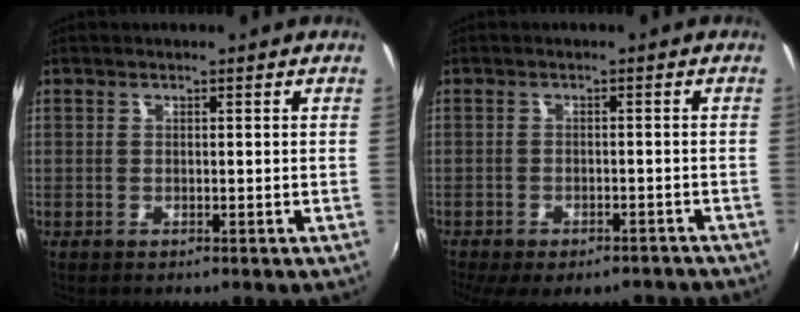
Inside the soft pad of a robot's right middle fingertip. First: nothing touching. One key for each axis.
{"total": 12.3, "fx": -9.8, "fy": 4.6, "fz": 5.8, "tx": -0.124, "ty": -0.029, "tz": -0.127}